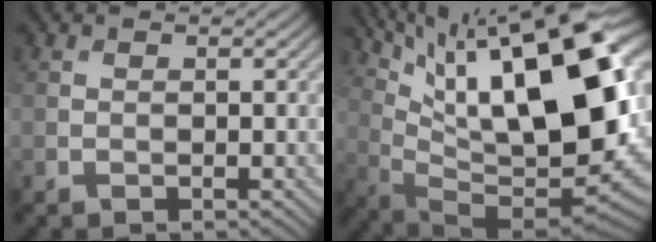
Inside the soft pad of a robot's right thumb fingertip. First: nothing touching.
{"total": 21.1, "force": [8.6, 6.9, 18.0], "torque": [-0.284, 0.027, 0.148]}